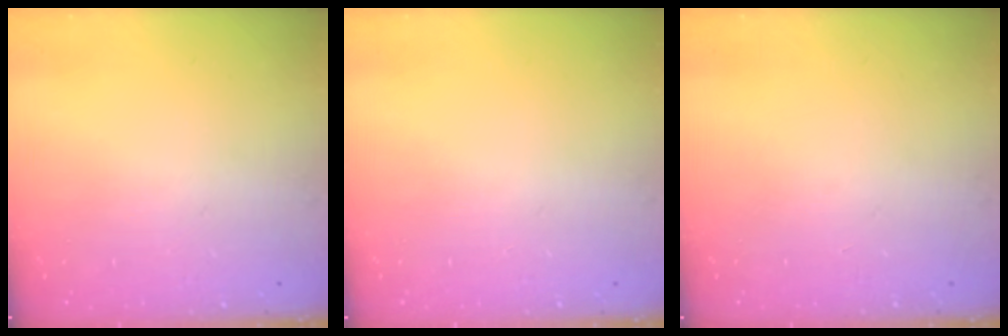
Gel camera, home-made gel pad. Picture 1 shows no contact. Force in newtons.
{"total": 0.0}
{"total": 0.0}